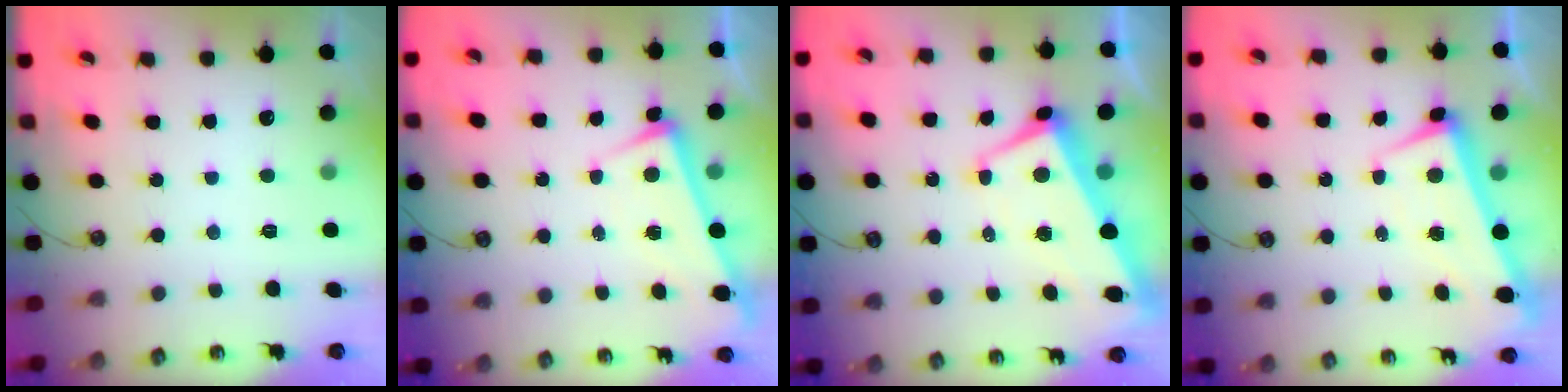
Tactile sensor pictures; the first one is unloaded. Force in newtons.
{"total": 1.6, "press": 1.5, "slide": 0.5}
{"total": 1.7, "press": 1.1, "slide": 1.3}
{"total": 2.7, "press": 2.0, "slide": 1.8}